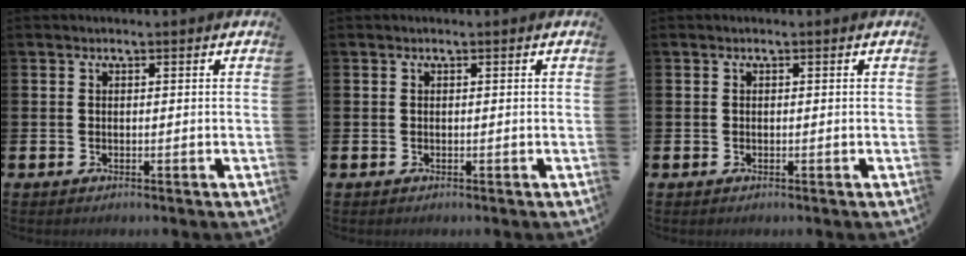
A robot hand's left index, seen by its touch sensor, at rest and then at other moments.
{"total": 0.0}
{"total": 0.0}